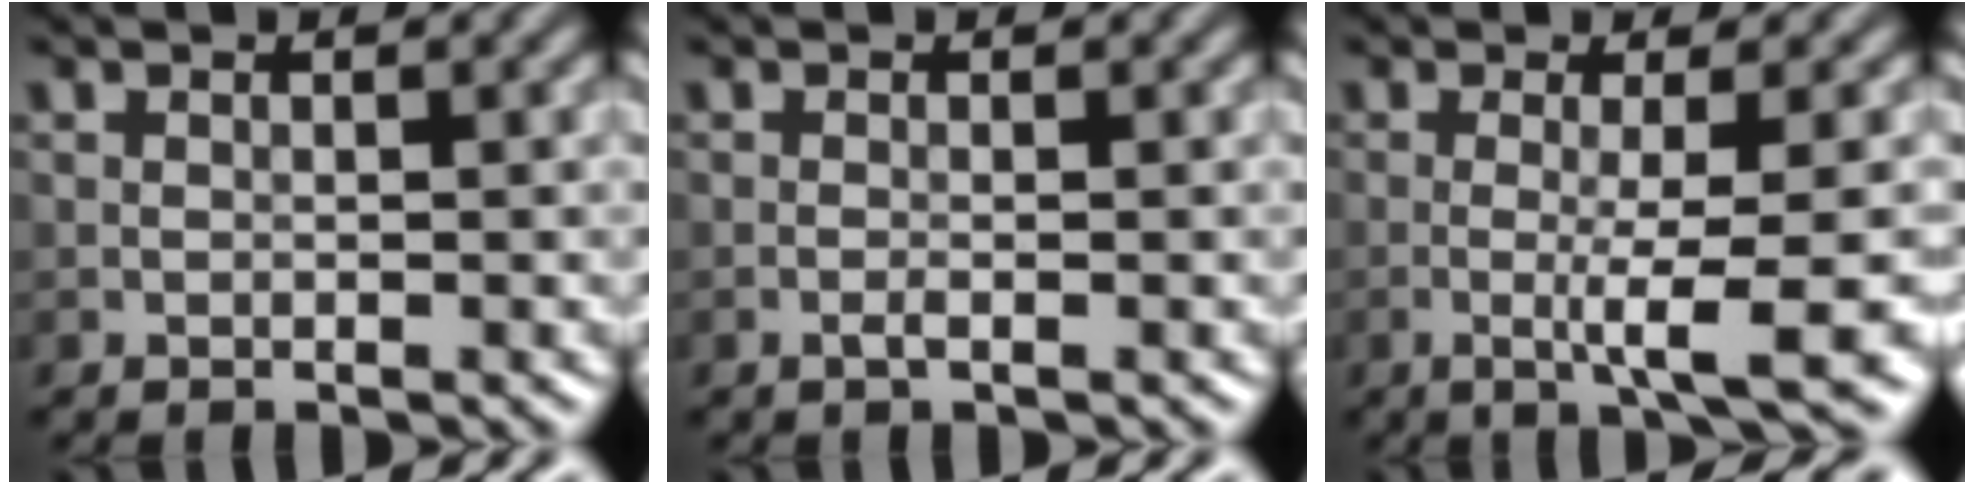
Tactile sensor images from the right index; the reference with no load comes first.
{"total": 0.7, "force": [-0.3, 0.1, 0.6], "torque": [-0.014, -0.002, -0.007]}
{"total": 6.1, "force": [-1.2, 1.0, 5.9], "torque": [-0.091, -0.008, -0.020]}